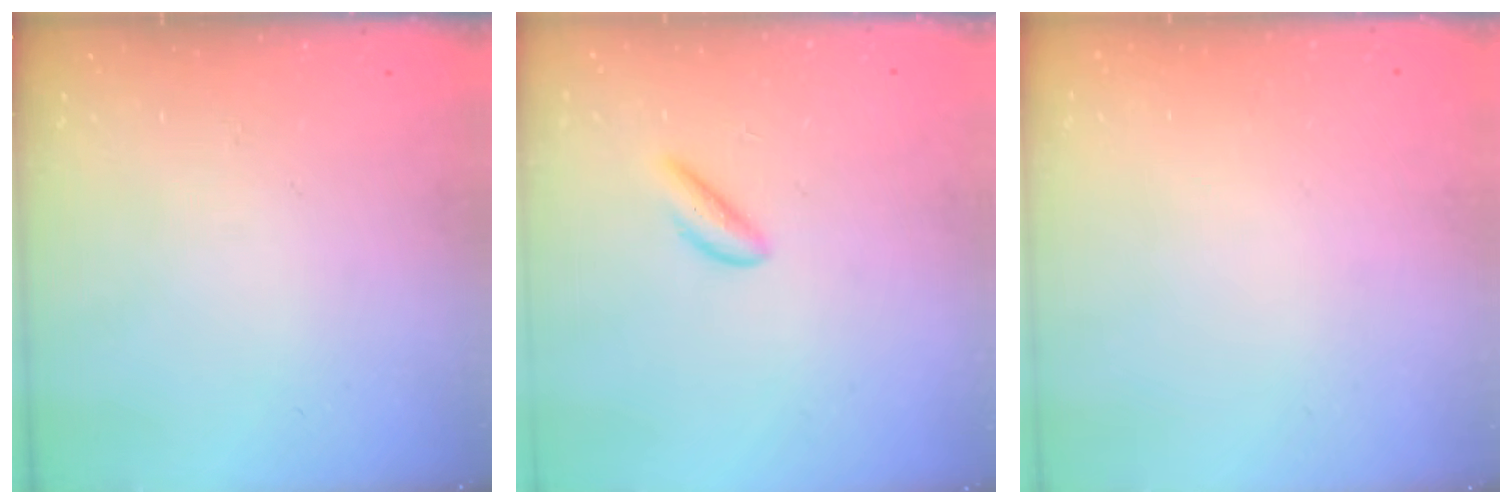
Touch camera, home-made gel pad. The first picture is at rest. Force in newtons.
{"total": 1.9, "press": 1.9, "slide": 0.4}
{"total": 2.2, "press": 2.2, "slide": 0.1}